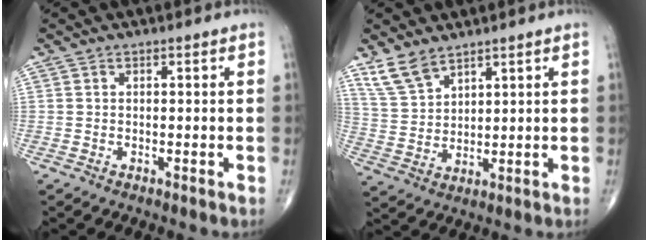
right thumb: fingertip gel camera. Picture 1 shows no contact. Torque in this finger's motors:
{"motor_torque": [0.15, 1.15, 0.05, 0.02, 0.01]}